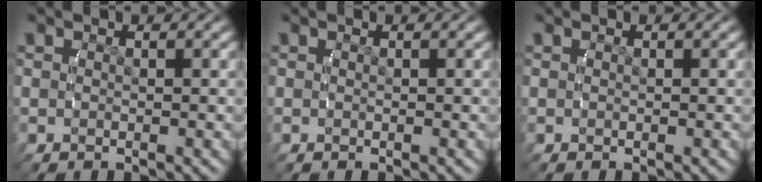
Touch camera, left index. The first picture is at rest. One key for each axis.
{"total": 0.0}
{"total": 0.0}